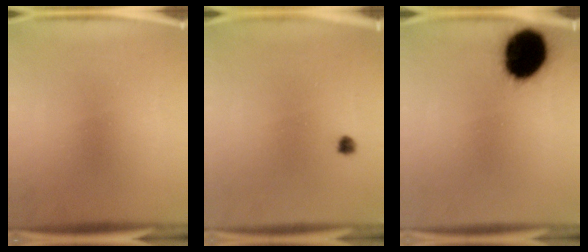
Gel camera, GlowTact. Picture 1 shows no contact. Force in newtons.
{"total": 1.2}
{"total": 17.8}